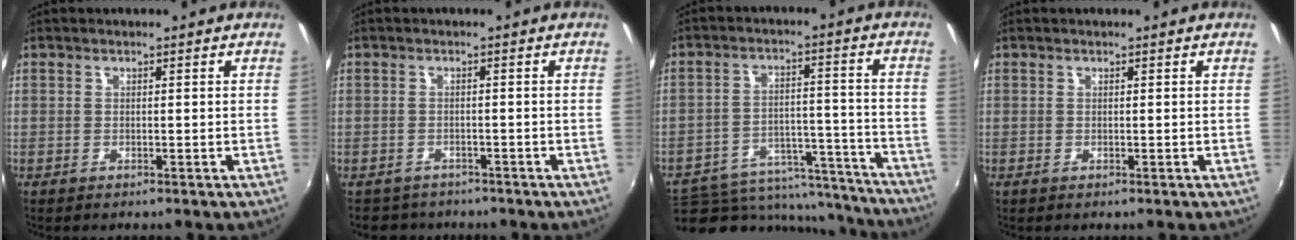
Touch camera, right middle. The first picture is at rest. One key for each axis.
{"total": 4.3, "fx": -3.8, "fy": 2.1, "fz": 0.4, "tx": -0.021, "ty": -0.006, "tz": -0.061}
{"total": 19.2, "fx": -16.1, "fy": 8.3, "fz": 6.5, "tx": -0.127, "ty": 0.027, "tz": -0.199}
{"total": 0.0}